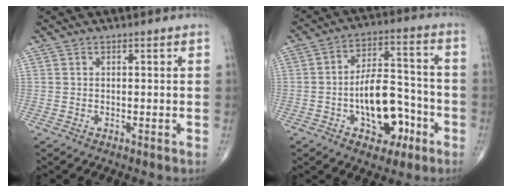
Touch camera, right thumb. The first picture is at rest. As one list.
[{"total": 13.4, "force": [-4.6, 7.6, 10.0], "torque": [-0.128, 0.048, -0.070]}]